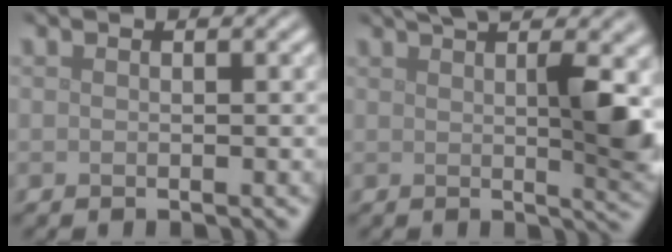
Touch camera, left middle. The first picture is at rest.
{"total": 7.2, "force": [2.5, 1.8, 6.5], "torque": [-0.075, 0.003, 0.040]}